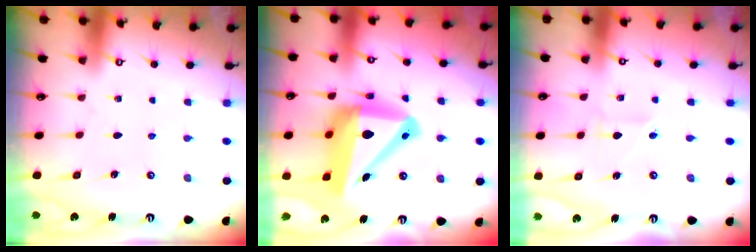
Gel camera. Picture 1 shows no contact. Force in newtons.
{"total": 19.5, "press": 19.2, "slide": 3.2}
{"total": 2.3, "press": 2.3, "slide": 0.5}